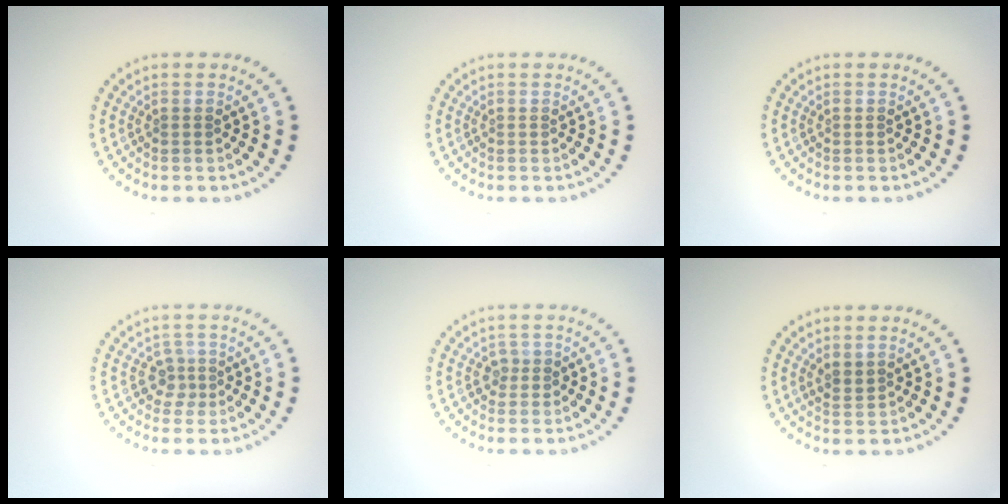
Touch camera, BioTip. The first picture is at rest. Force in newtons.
{"total": 0.0}
{"total": 0.0}
{"total": 1.7, "press": 1.3, "slide": 1.2}
{"total": 1.3, "press": 1.0, "slide": 0.8}
{"total": 1.4, "press": 1.1, "slide": 0.8}